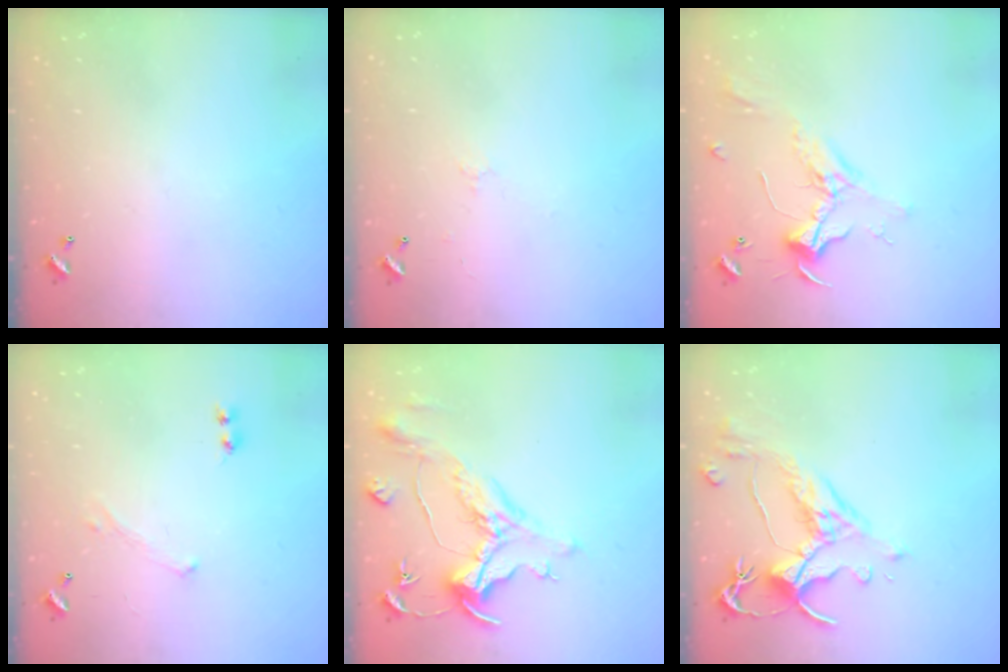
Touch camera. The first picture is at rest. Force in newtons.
{"total": 0.7, "press": 0.2, "slide": 0.6}
{"total": 2.4, "press": 2.3, "slide": 0.9}
{"total": 0.0}
{"total": 1.5, "press": 0.8, "slide": 1.2}
{"total": 3.5, "press": 3.2, "slide": 1.5}